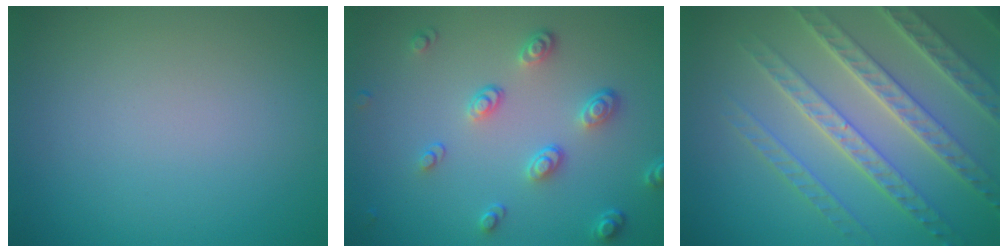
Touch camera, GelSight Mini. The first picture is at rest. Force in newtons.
{"total": 3.7, "press": 2.8, "slide": 2.3}
{"total": 7.2, "press": 5.5, "slide": 4.6}